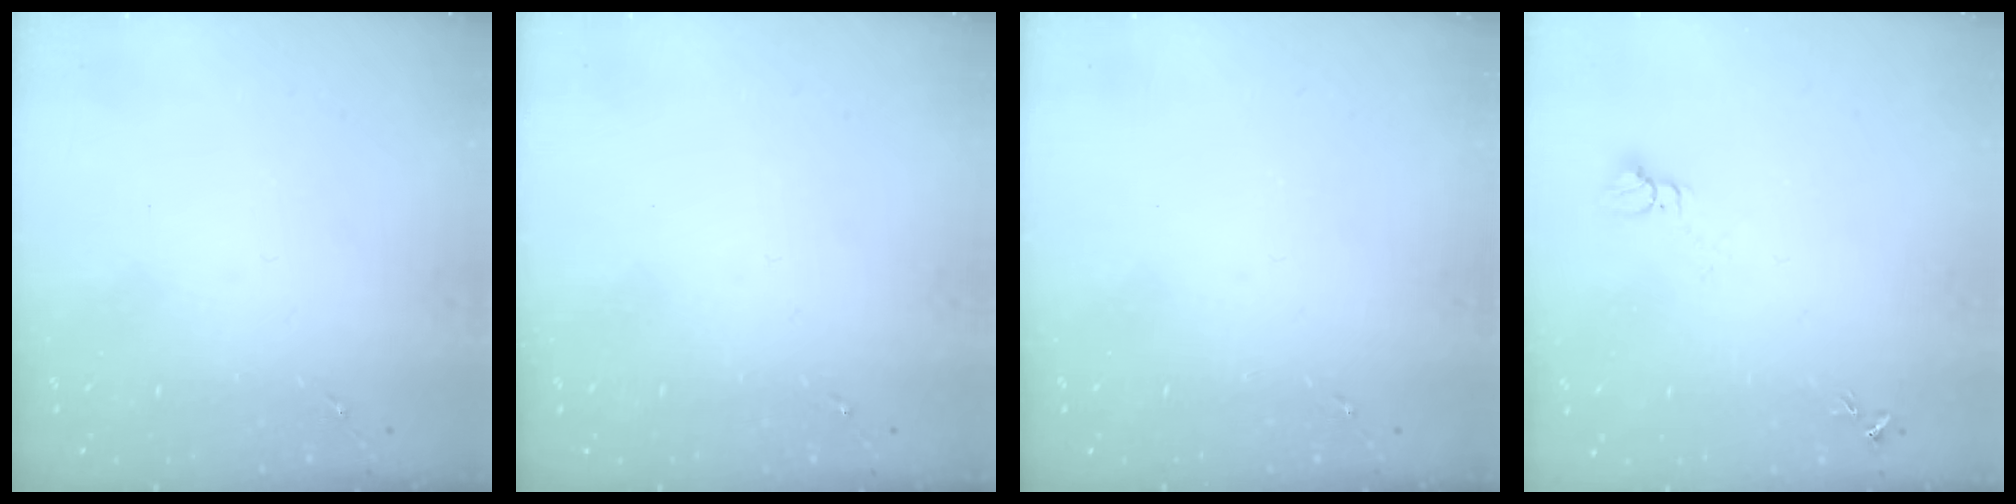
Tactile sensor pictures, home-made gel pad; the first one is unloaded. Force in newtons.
{"total": 0.0}
{"total": 0.0}
{"total": 4.5, "press": 4.4, "slide": 0.2}